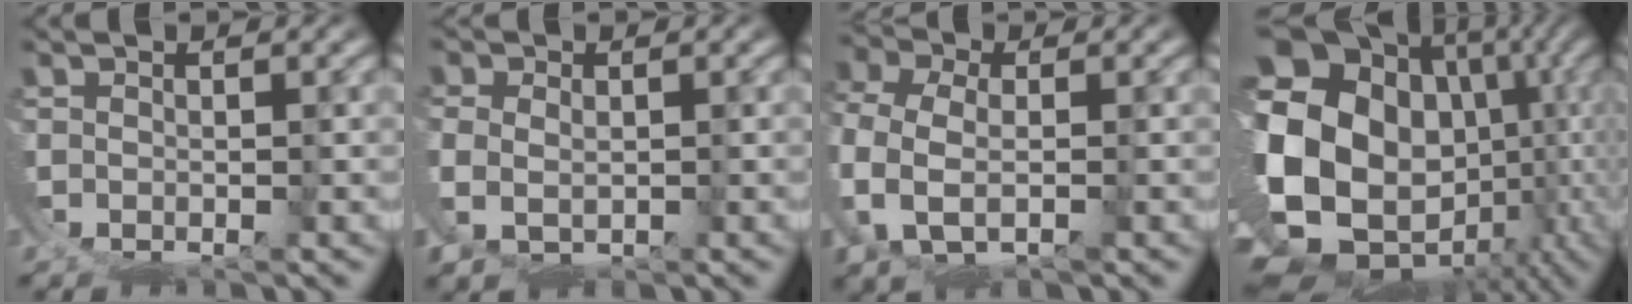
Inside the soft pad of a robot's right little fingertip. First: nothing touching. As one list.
[{"total": 3.5, "force": [0.6, 3.0, 1.7], "torque": [-0.059, -0.019, 0.021]}, {"total": 4.6, "force": [0.7, 3.2, 3.2], "torque": [-0.116, -0.021, 0.018]}, {"total": 24.9, "force": [-3.3, 19.1, 15.7], "torque": [-0.304, -0.065, -0.035]}]